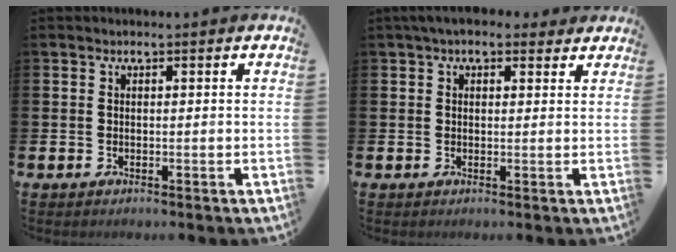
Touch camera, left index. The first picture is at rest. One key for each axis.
{"total": 3.1, "fx": 2.6, "fy": 1.4, "fz": 1.0, "tx": -0.023, "ty": -0.001, "tz": 0.046}